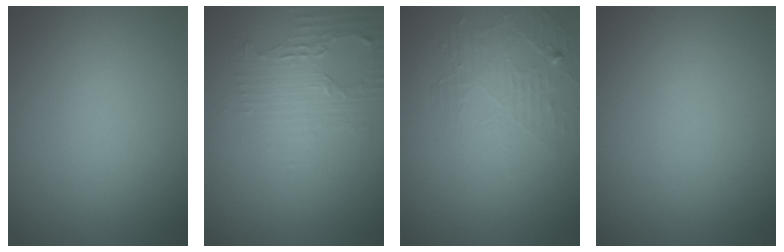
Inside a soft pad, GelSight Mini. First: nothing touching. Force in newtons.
{"total": 2.9, "press": 2.5, "slide": 1.5}
{"total": 2.0, "press": 1.1, "slide": 1.7}
{"total": 0.0}